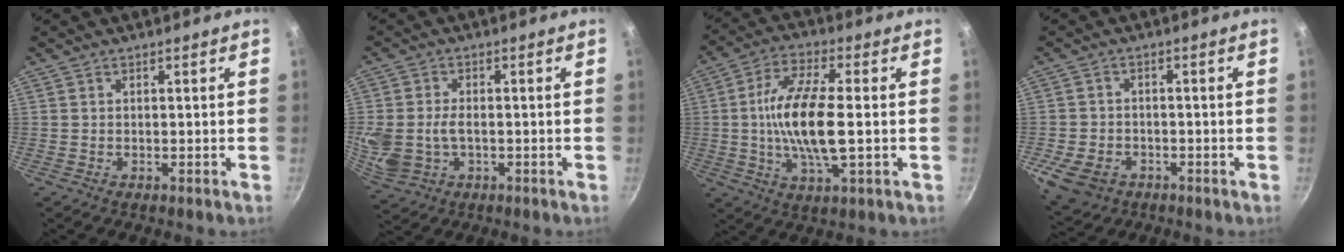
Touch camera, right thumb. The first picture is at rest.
{"total": 9.5, "force": [-0.9, 6.7, 6.6], "torque": [-0.145, -0.003, -0.009]}
{"total": 14.1, "force": [-0.5, 4.7, 13.3], "torque": [-0.260, 0.013, -0.015]}
{"total": 8.1, "force": [-3.2, 6.1, 4.4], "torque": [-0.081, 0.013, -0.052]}